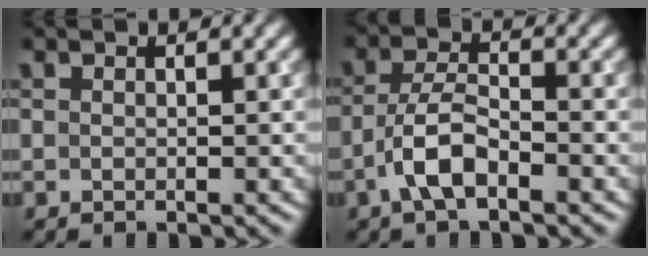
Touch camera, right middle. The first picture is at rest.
{"total": 3.9, "force": [-2.1, 1.3, 3.0], "torque": [-0.061, 0.008, -0.048]}